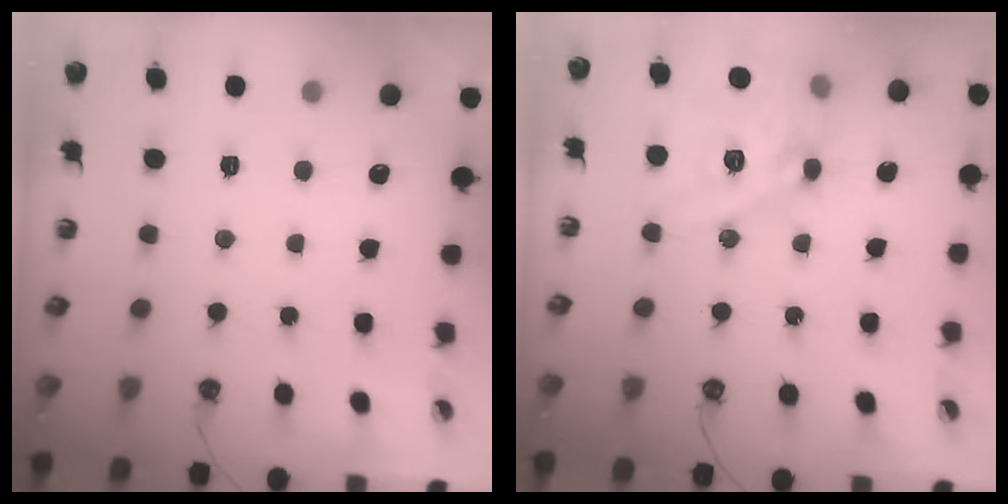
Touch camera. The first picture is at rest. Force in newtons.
{"total": 17.8, "press": 17.7, "slide": 1.6}